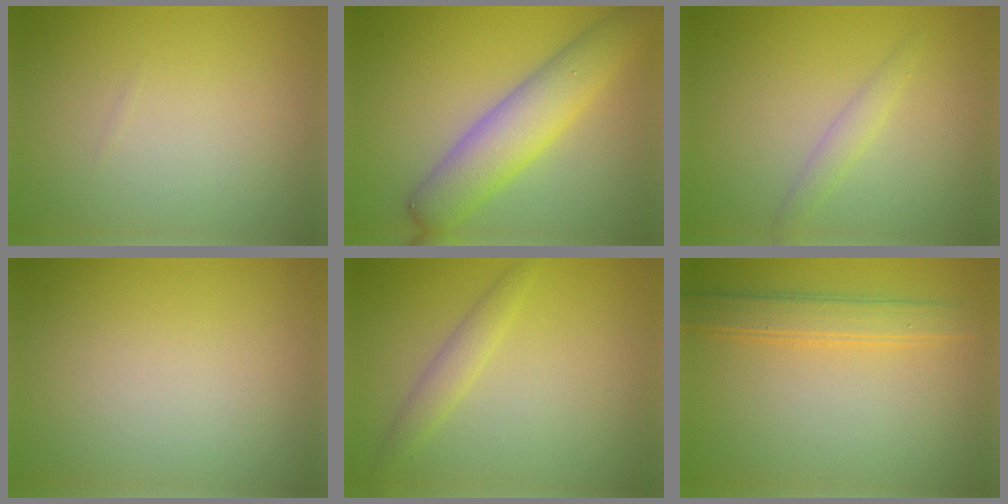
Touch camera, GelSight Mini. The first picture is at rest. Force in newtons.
{"total": 6.3, "press": 6.3, "slide": 0.2}
{"total": 1.4, "press": 1.4, "slide": 0.1}
{"total": 0.0}
{"total": 1.8, "press": 1.8, "slide": 0.1}
{"total": 3.1, "press": 3.1, "slide": 0.2}